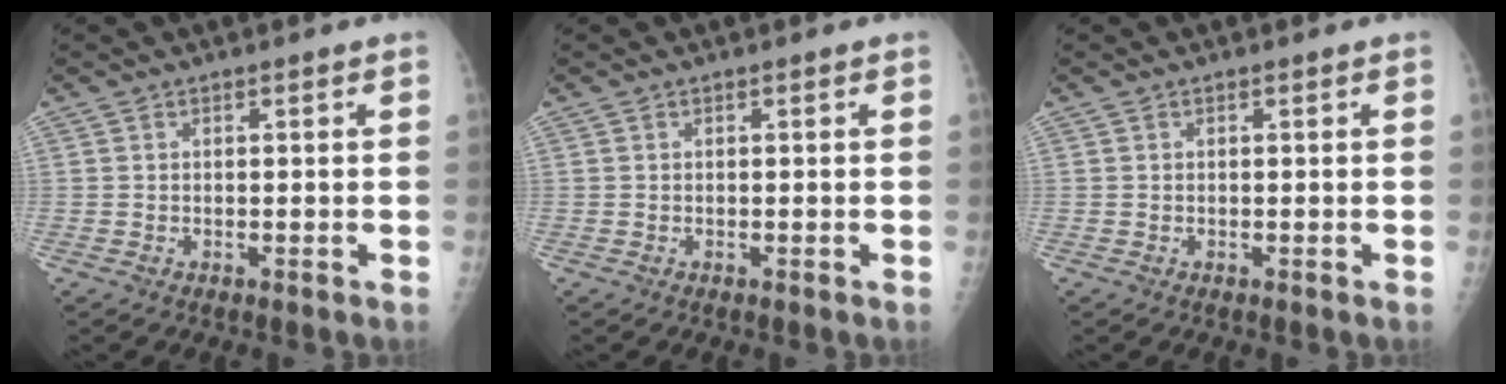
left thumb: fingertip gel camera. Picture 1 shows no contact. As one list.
[{"total": 0.0}, {"total": 0.0}]